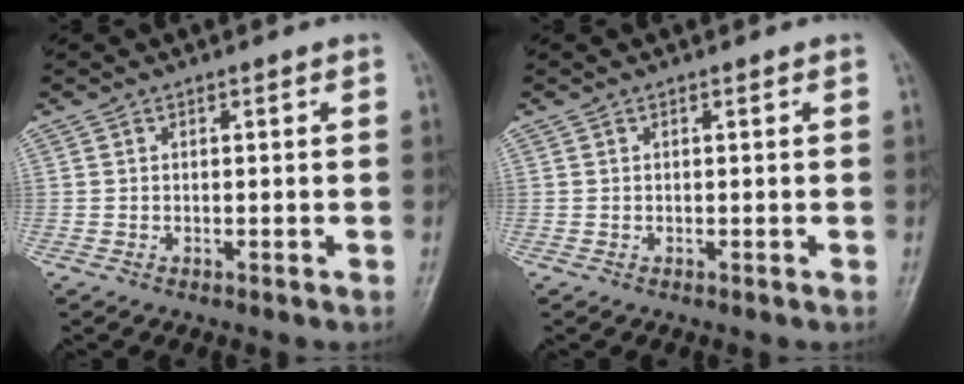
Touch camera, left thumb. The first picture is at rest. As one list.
[{"total": 0.0}]